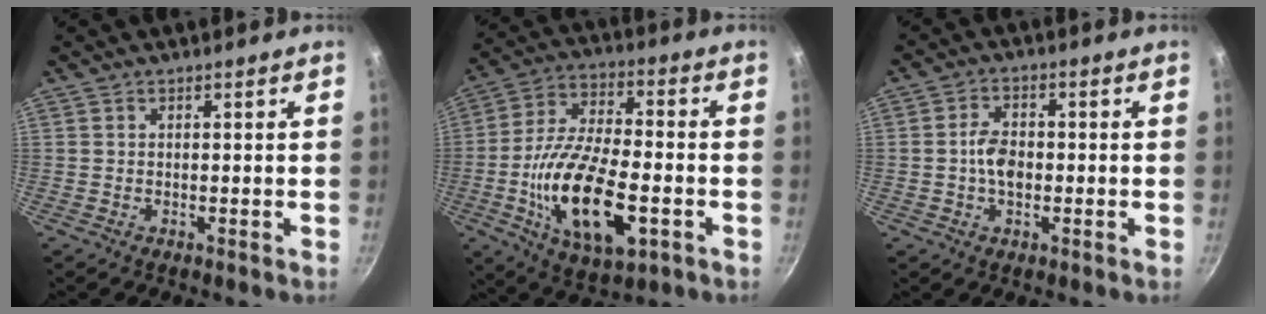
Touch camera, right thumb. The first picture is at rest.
{"total": 20.3, "force": [-5.4, 9.2, 17.2], "torque": [-0.312, 0.016, -0.096]}
{"total": 5.3, "force": [-0.6, 3.4, 4.1], "torque": [-0.063, 0.014, -0.016]}